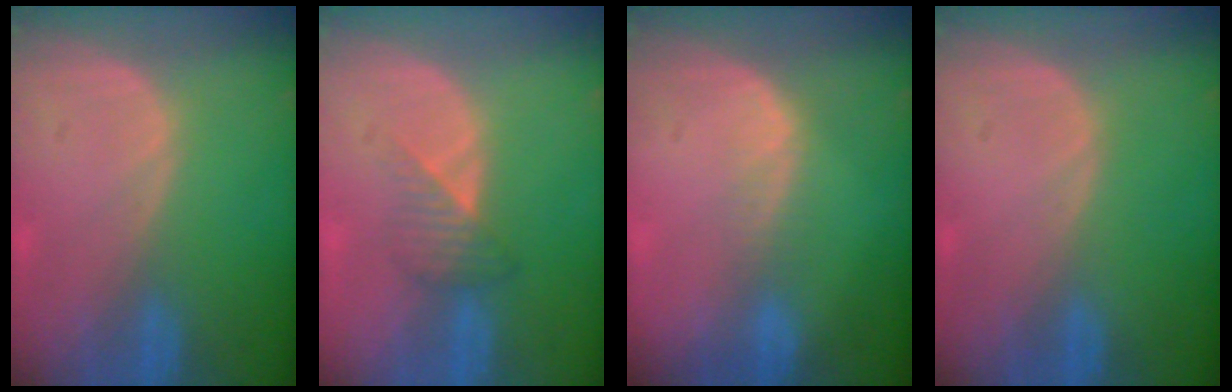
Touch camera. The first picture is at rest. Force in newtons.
{"total": 3.2, "press": 3.0, "slide": 1.1}
{"total": 2.3, "press": 1.6, "slide": 1.6}
{"total": 0.0}